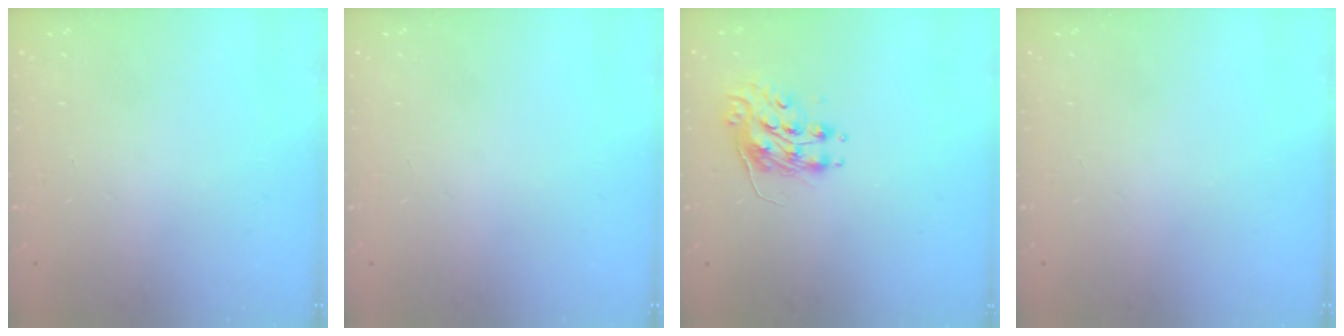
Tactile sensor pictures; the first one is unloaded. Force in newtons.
{"total": 0.0}
{"total": 8.2, "press": 8.2, "slide": 0.1}
{"total": 0.0}